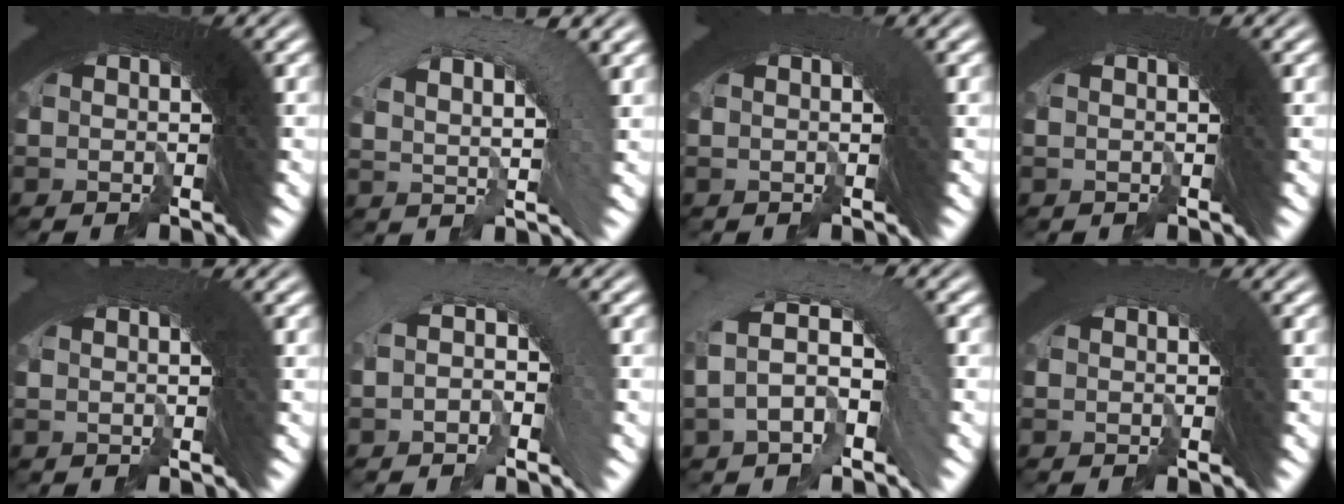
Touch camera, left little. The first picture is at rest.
{"total": 4.8, "force": [-1.3, 4.1, 2.2], "torque": [-0.026, 0.015, -0.034]}
{"total": 2.3, "force": [-1.5, -0.8, -1.5], "torque": [0.018, -0.007, -0.017]}
{"total": 2.3, "force": [-1.1, -0.9, -1.8], "torque": [0.017, -0.010, -0.012]}
{"total": 2.4, "force": [-1.4, -0.7, -1.8], "torque": [0.014, -0.005, -0.015]}
{"total": 4.1, "force": [-3.5, 1.6, -1.2], "torque": [0.025, 0.012, -0.068]}
{"total": 4.7, "force": [-3.2, 3.4, 0.2], "torque": [-0.009, 0.017, -0.070]}
{"total": 3.1, "force": [-1.9, -1.1, -2.1], "torque": [0.025, -0.012, -0.023]}